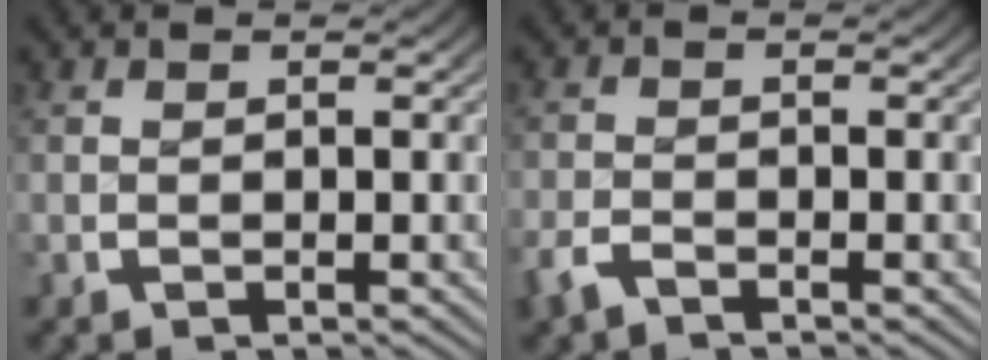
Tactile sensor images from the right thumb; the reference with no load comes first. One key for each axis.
{"total": 2.1, "fx": -2.0, "fy": 0.7, "fz": 0.2, "tx": -0.006, "ty": -0.006, "tz": -0.039}